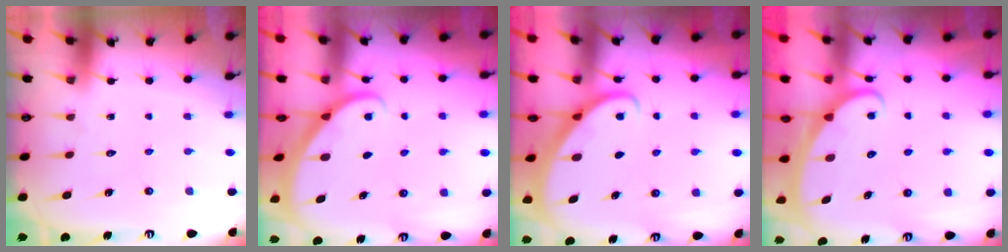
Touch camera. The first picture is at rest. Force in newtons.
{"total": 2.1, "press": 2.1, "slide": 0.1}
{"total": 2.7, "press": 2.7, "slide": 0.1}
{"total": 2.4, "press": 2.4, "slide": 0.4}